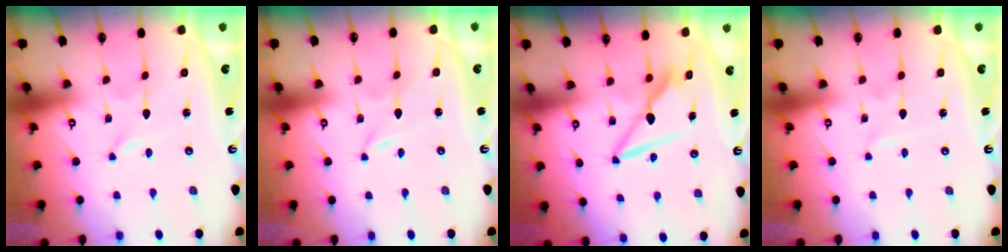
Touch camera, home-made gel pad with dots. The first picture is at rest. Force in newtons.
{"total": 0.0}
{"total": 7.7, "press": 7.7, "slide": 0.3}
{"total": 0.8, "press": 0.8, "slide": 0.1}